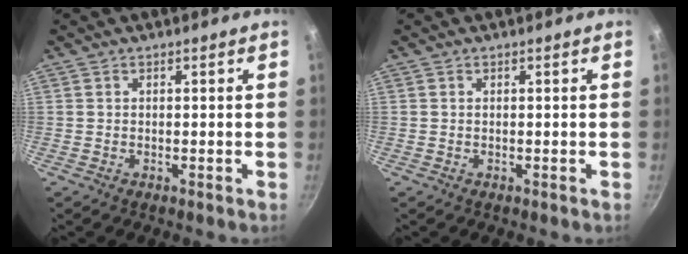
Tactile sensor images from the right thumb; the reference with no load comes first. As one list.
[{"total": 0.0}]